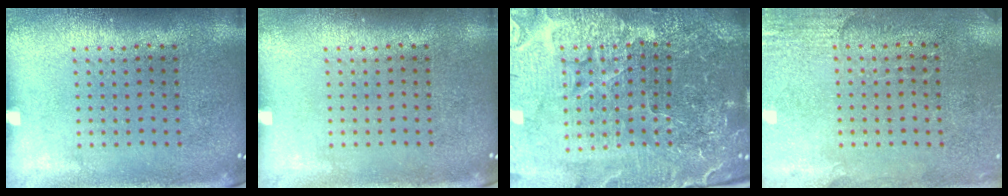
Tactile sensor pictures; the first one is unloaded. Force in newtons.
{"total": 0.0}
{"total": 5.7, "press": 5.3, "slide": 2.1}
{"total": 2.6, "press": 2.3, "slide": 1.2}